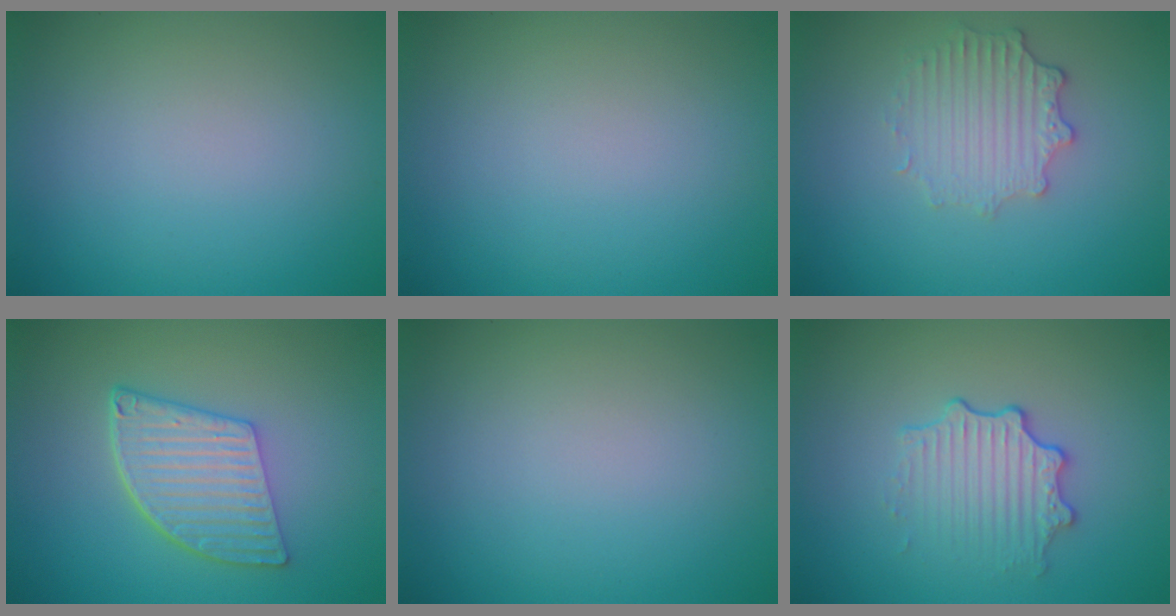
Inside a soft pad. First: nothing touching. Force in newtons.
{"total": 0.0}
{"total": 2.8, "press": 2.5, "slide": 1.4}
{"total": 5.6, "press": 4.2, "slide": 3.7}
{"total": 0.0}
{"total": 3.2, "press": 2.7, "slide": 1.8}